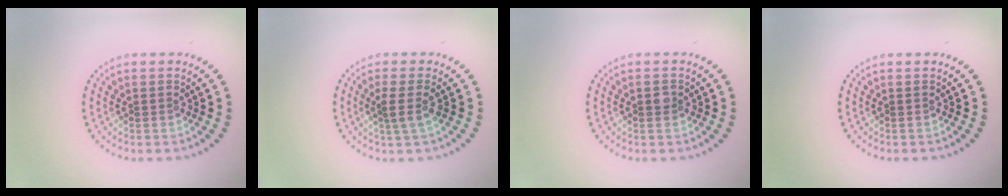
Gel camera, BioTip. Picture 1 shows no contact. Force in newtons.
{"total": 2.0, "press": 1.6, "slide": 1.2}
{"total": 0.9, "press": 0.9, "slide": 0.1}
{"total": 0.0}